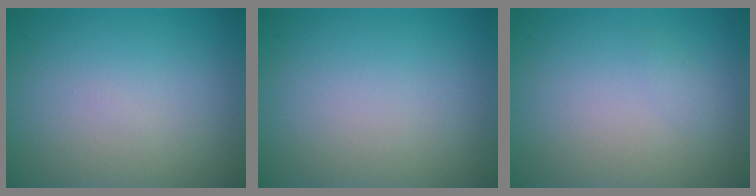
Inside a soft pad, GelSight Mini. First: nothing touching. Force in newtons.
{"total": 0.0}
{"total": 0.6, "press": 0.5, "slide": 0.1}